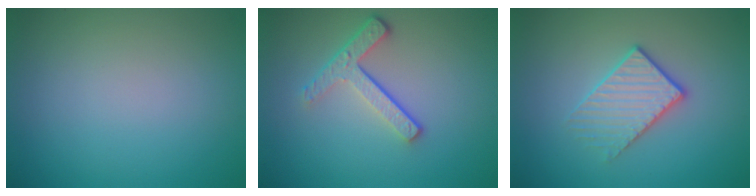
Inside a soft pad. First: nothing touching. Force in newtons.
{"total": 3.6, "press": 2.6, "slide": 2.5}
{"total": 2.6, "press": 2.3, "slide": 1.2}